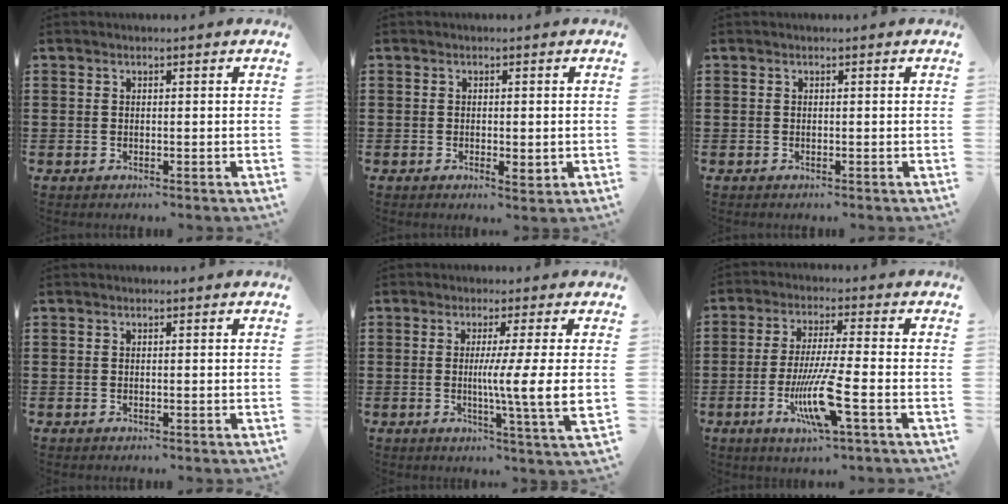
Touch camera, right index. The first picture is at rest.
{"total": 1.7, "force": [-0.4, 0.6, 1.5], "torque": [-0.028, -0.002, -0.006]}
{"total": 0.0}
{"total": 0.0}
{"total": 8.0, "force": [0.3, -1.1, 8.0], "torque": [-0.129, -0.023, -0.002]}
{"total": 10.0, "force": [-3.6, 1.0, 9.3], "torque": [-0.193, -0.018, -0.072]}